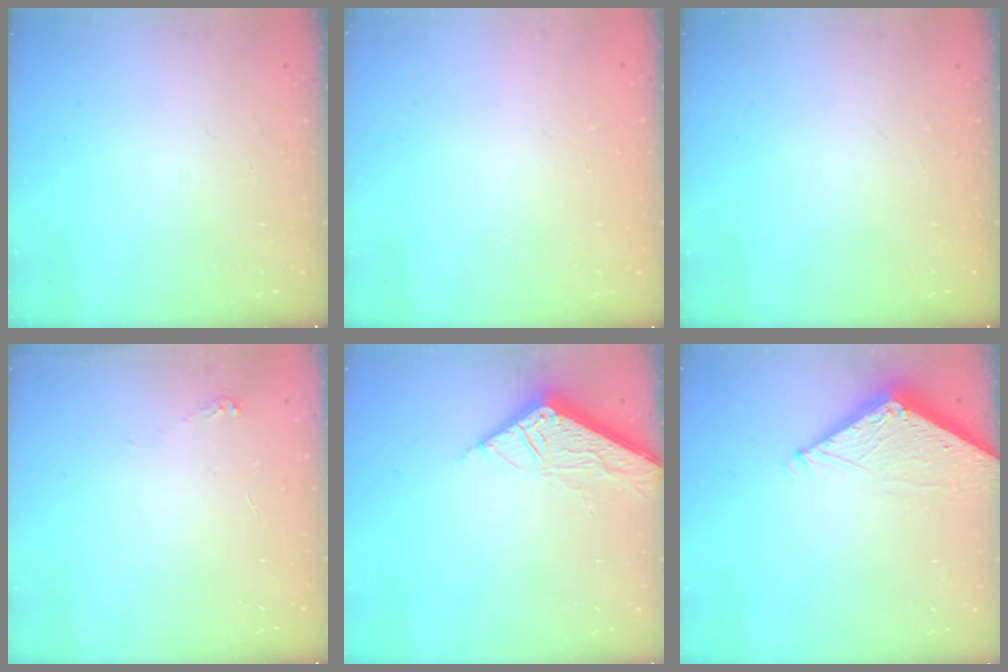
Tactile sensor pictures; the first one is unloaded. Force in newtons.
{"total": 0.0}
{"total": 0.0}
{"total": 2.5, "press": 2.5, "slide": 0.3}
{"total": 6.8, "press": 6.8, "slide": 0.7}
{"total": 6.6, "press": 6.6, "slide": 0.1}